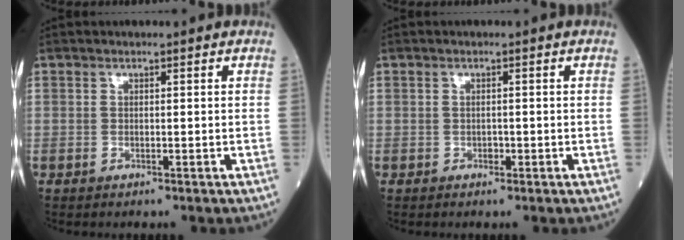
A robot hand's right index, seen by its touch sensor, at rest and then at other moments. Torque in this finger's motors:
{"motor_torque": [0.11, -0.16, 0.08, 0.02]}